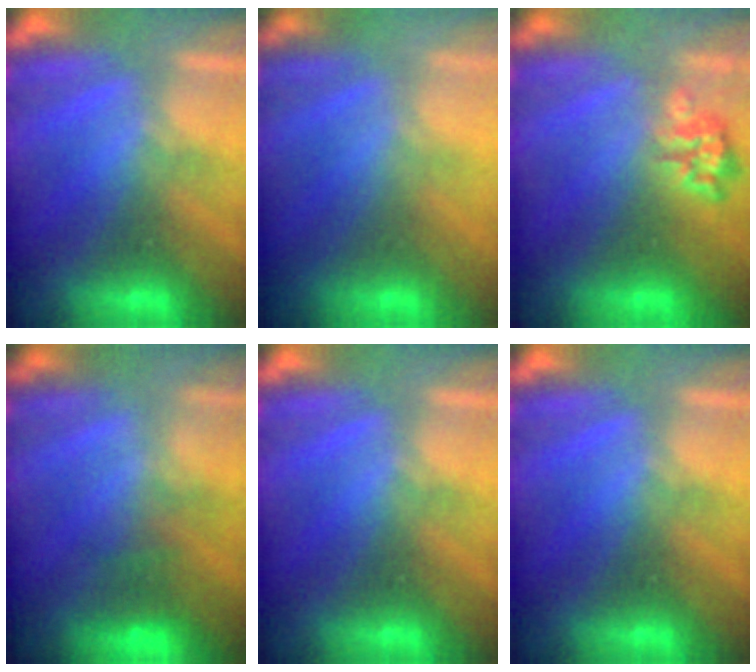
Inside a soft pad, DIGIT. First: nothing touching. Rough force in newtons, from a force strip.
{"total": 2.9}
{"total": 2.4}
{"total": 4.6}
{"total": 0.0}
{"total": 0.0}